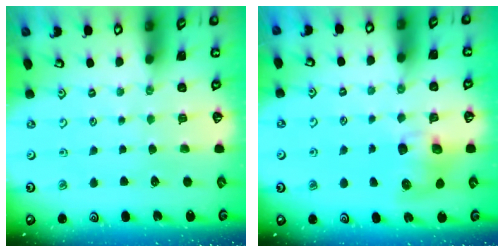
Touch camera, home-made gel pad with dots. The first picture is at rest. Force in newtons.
{"total": 7.9, "press": 7.8, "slide": 1.1}